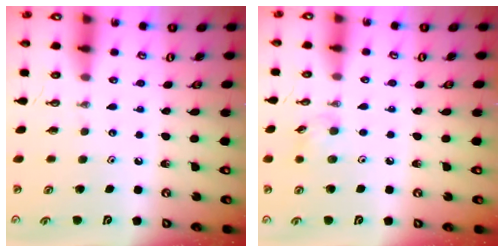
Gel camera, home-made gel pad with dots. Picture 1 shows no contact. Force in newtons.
{"total": 5.7, "press": 5.5, "slide": 1.4}